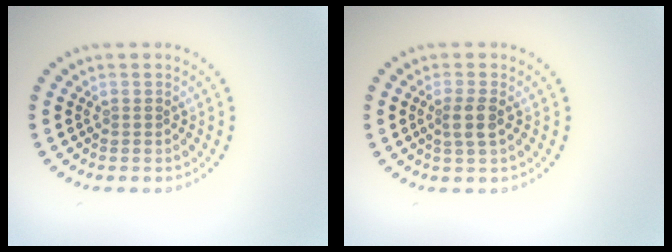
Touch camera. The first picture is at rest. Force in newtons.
{"total": 2.0, "press": 1.7, "slide": 0.9}